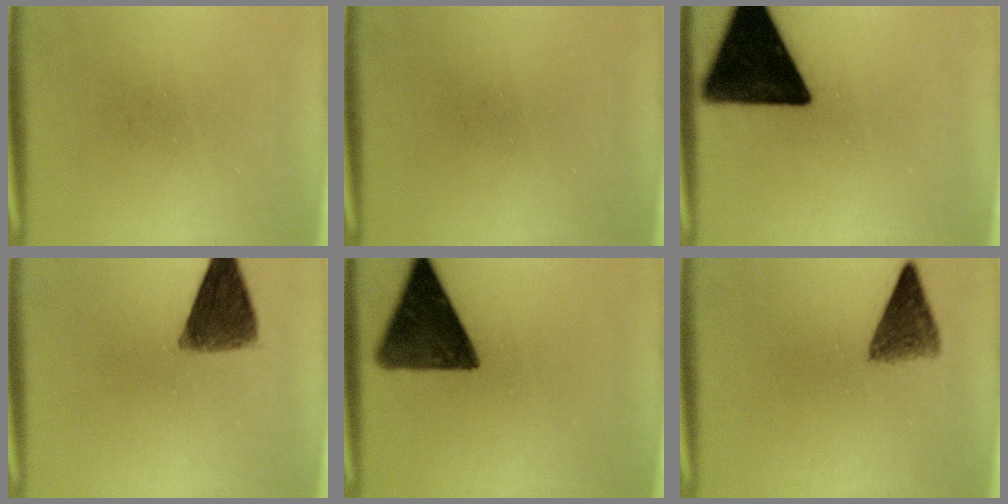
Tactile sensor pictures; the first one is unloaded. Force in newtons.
{"total": 0.0}
{"total": 18.8}
{"total": 9.0}
{"total": 12.8}
{"total": 5.4}